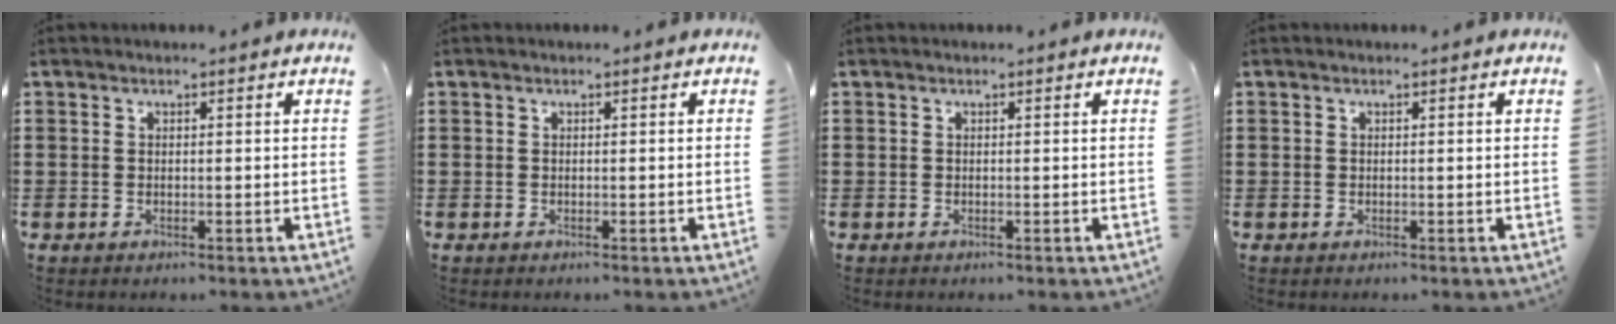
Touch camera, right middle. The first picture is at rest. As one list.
[{"total": 0.0}, {"total": 0.0}, {"total": 0.0}]